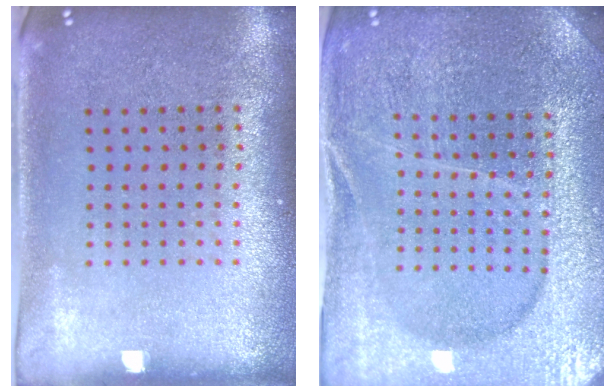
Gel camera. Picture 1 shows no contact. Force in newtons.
{"total": 4.1, "press": 4.0, "slide": 1.2}